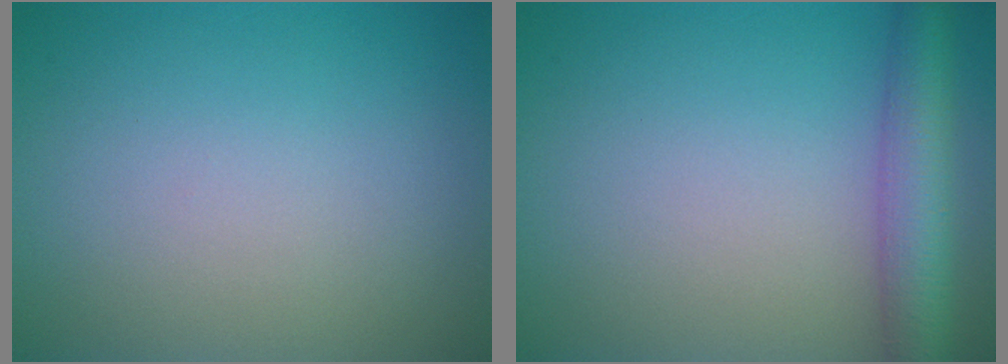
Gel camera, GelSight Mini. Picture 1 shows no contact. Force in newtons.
{"total": 5.1, "press": 5.1, "slide": 0.2}